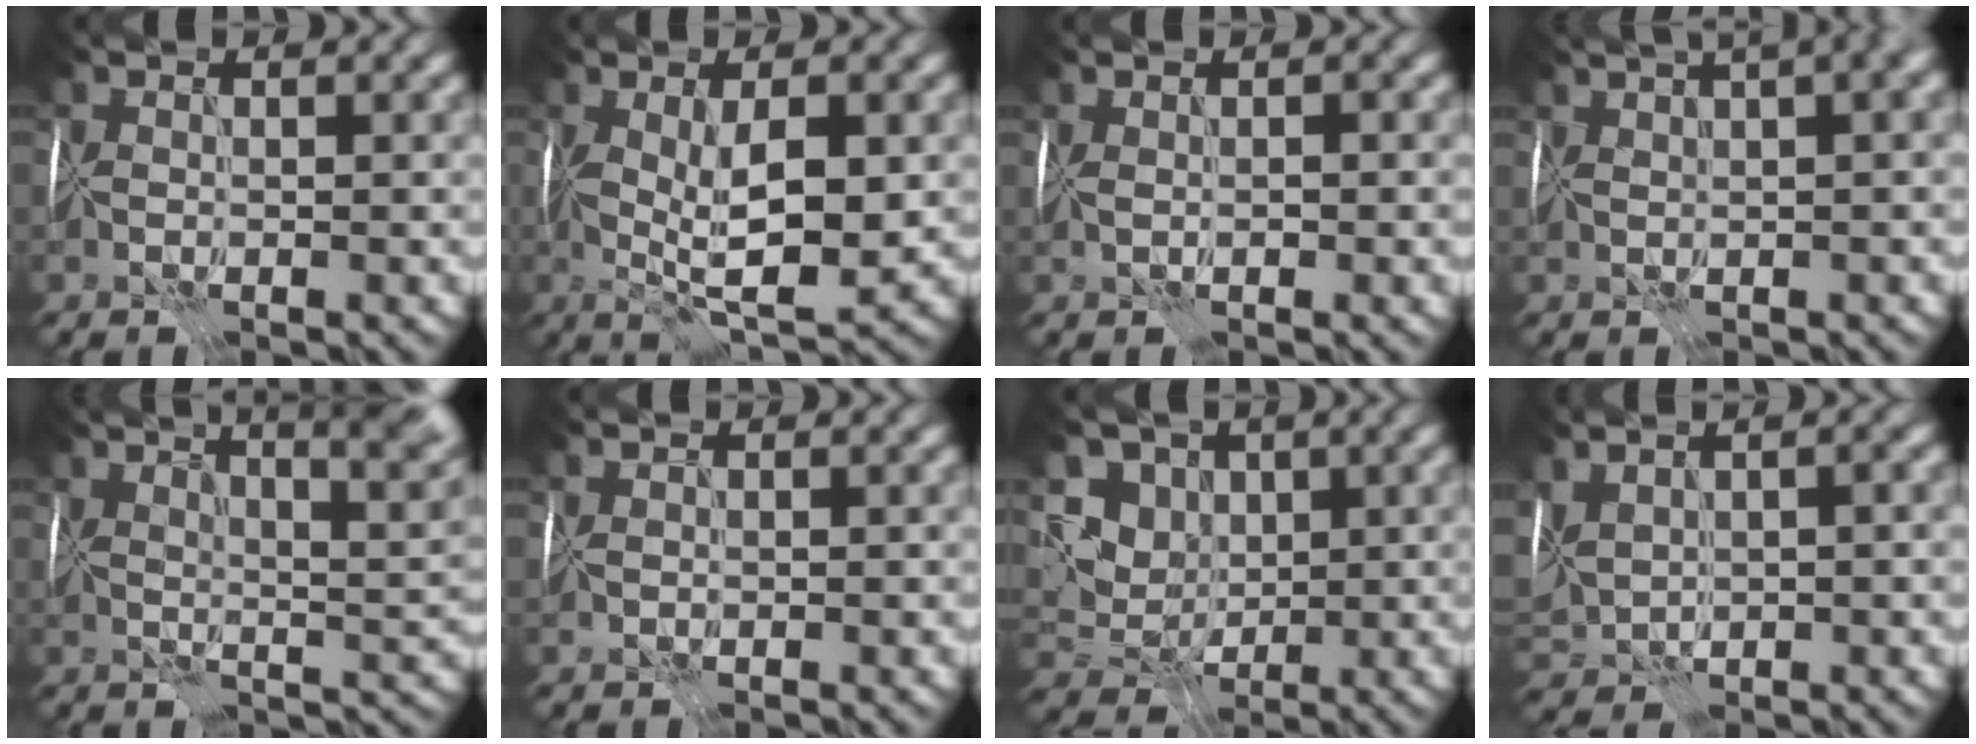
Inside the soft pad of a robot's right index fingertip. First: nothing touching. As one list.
[{"total": 7.5, "force": [-0.1, 2.5, 7.0], "torque": [-0.124, -0.004, 0.001]}, {"total": 1.7, "force": [0.2, 0.5, 1.6], "torque": [-0.025, 0.002, 0.009]}, {"total": 10.6, "force": [6.0, 4.1, 7.8], "torque": [-0.080, 0.064, 0.067]}, {"total": 11.4, "force": [7.2, 3.4, 8.2], "torque": [-0.093, 0.041, 0.077]}, {"total": 0.8, "force": [0.8, 0.3, 0.2], "torque": [0.001, 0.004, 0.014]}, {"total": 6.6, "force": [2.1, 5.4, 3.3], "torque": [-0.060, 0.017, 0.017]}, {"total": 6.6, "force": [1.4, 3.5, 5.4], "torque": [-0.127, 0.009, 0.037]}]